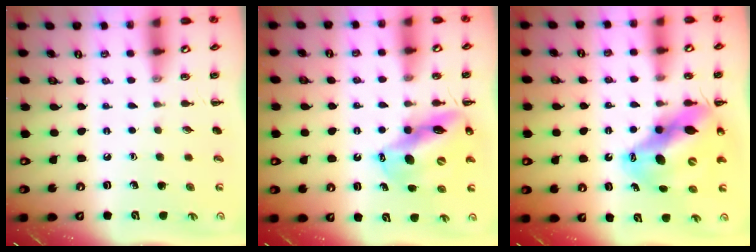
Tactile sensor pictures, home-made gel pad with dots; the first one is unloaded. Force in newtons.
{"total": 13.7, "press": 13.1, "slide": 4.0}
{"total": 14.7, "press": 14.1, "slide": 3.9}